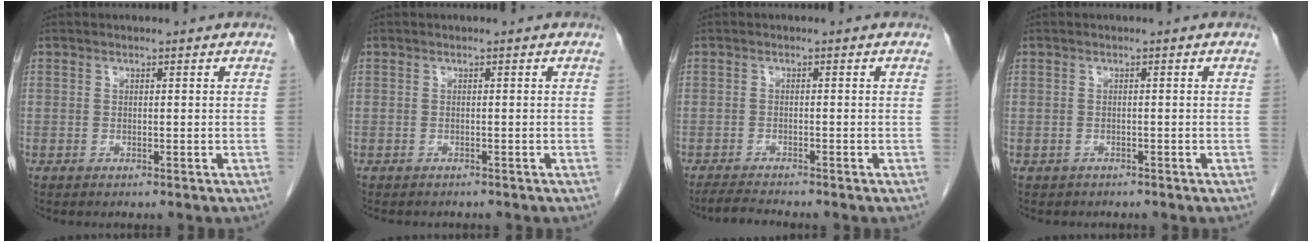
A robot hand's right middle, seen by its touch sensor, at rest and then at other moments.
{"total": 2.3, "force": [-2.0, 0.8, 0.7], "torque": [-0.013, -0.004, -0.022]}
{"total": 2.4, "force": [-2.3, -0.7, 0.5], "torque": [-0.020, -0.017, -0.043]}
{"total": 1.2, "force": [-0.9, 0.8, 0.0], "torque": [-0.014, 0.001, -0.012]}